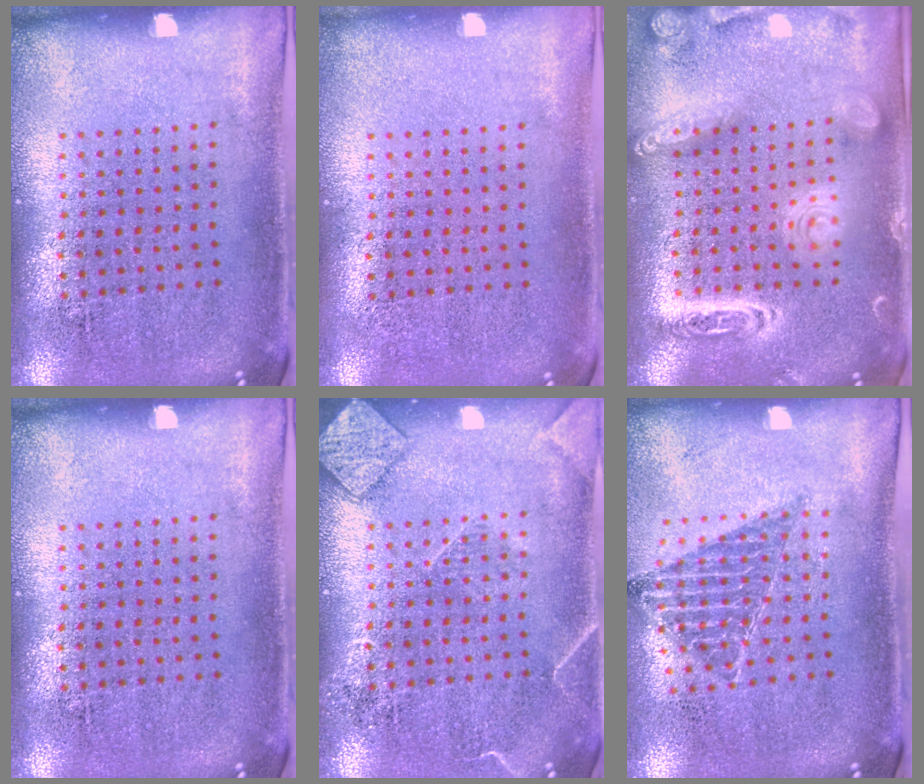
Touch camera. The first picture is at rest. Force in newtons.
{"total": 0.0}
{"total": 4.0, "press": 4.0, "slide": 0.4}
{"total": 0.0}
{"total": 2.3, "press": 2.3, "slide": 0.3}
{"total": 0.9, "press": 0.8, "slide": 0.2}